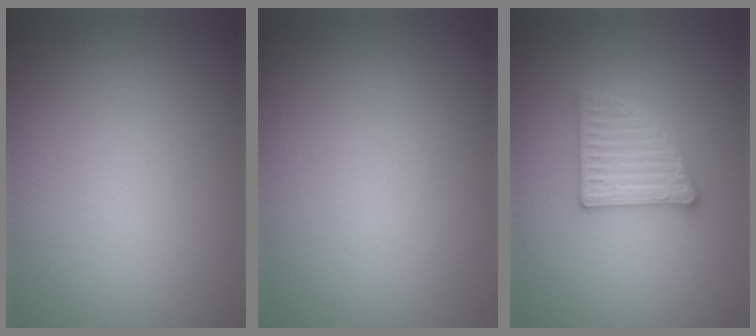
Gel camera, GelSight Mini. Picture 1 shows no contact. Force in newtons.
{"total": 0.0}
{"total": 3.1, "press": 3.1, "slide": 0.7}